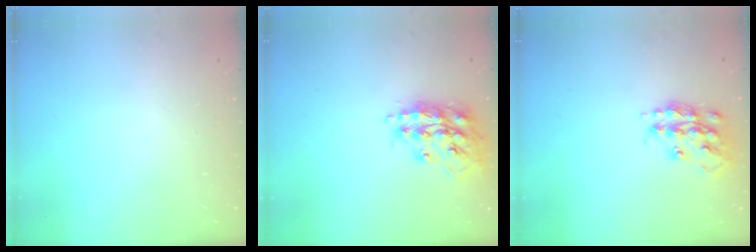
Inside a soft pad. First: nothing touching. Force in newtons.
{"total": 17.1, "press": 17.0, "slide": 1.5}
{"total": 14.7, "press": 14.7, "slide": 0.9}